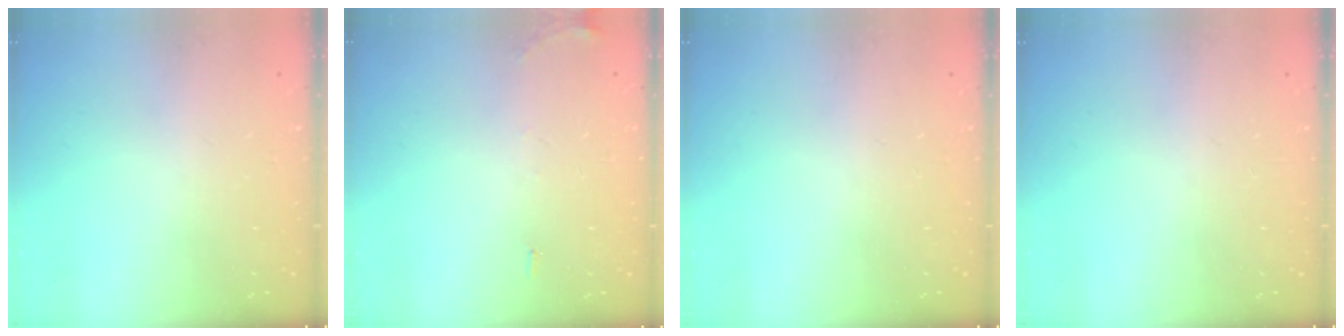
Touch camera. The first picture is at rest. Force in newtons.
{"total": 6.5, "press": 6.2, "slide": 1.8}
{"total": 0.0}
{"total": 0.0}